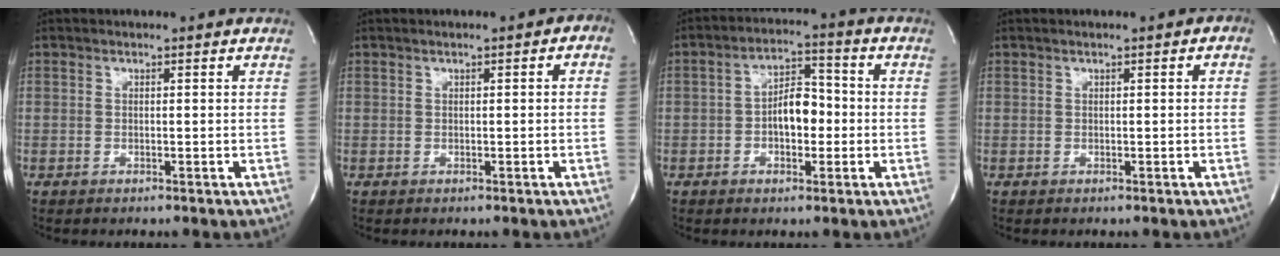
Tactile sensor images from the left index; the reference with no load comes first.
{"total": 1.7, "force": [0.0, 0.7, 1.6], "torque": [-0.016, 0.009, -0.003]}
{"total": 6.6, "force": [-1.1, 3.3, 5.6], "torque": [-0.095, 0.018, -0.020]}
{"total": 0.9, "force": [0.0, 0.4, 0.8], "torque": [-0.008, 0.005, -0.003]}